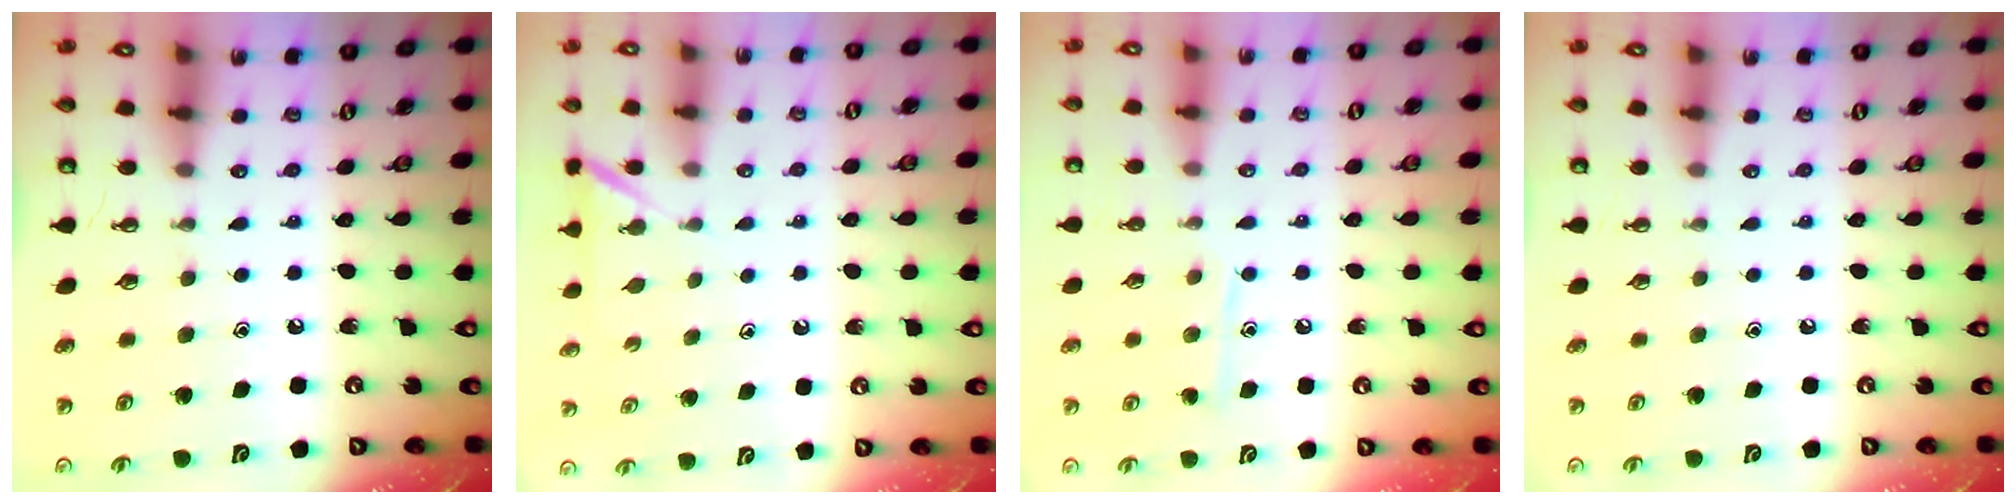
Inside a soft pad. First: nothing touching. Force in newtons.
{"total": 3.6, "press": 3.6, "slide": 0.3}
{"total": 7.4, "press": 7.4, "slide": 0.8}
{"total": 0.0}